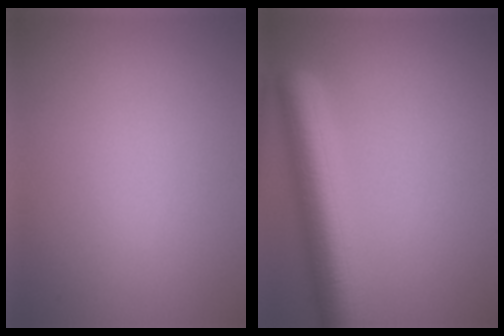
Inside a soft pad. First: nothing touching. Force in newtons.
{"total": 7.6, "press": 7.6, "slide": 0.3}